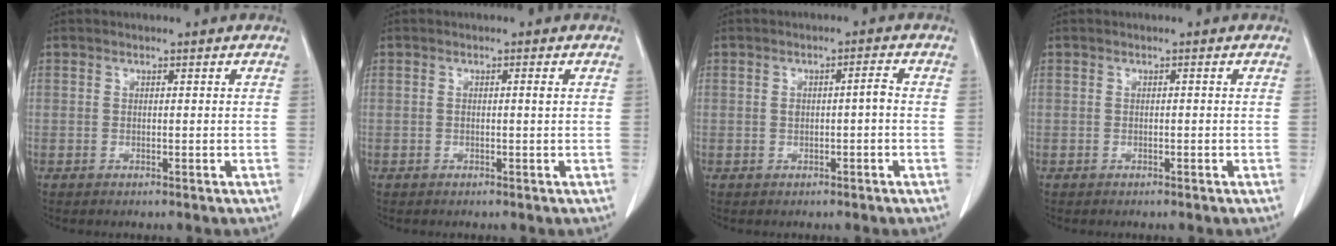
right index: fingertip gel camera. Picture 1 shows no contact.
{"total": 0.7, "force": [0.0, -0.1, 0.7], "torque": [-0.014, -0.001, -0.001]}
{"total": 2.3, "force": [-0.3, 0.5, 2.3], "torque": [-0.040, 0.006, -0.003]}
{"total": 0.0}